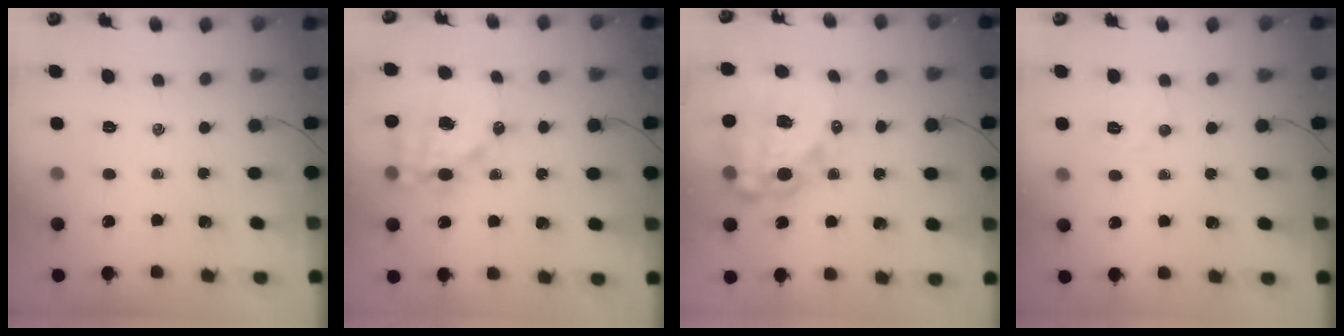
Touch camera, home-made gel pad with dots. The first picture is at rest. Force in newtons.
{"total": 14.5, "press": 14.2, "slide": 2.9}
{"total": 17.3, "press": 16.9, "slide": 3.6}
{"total": 5.7, "press": 5.6, "slide": 1.0}